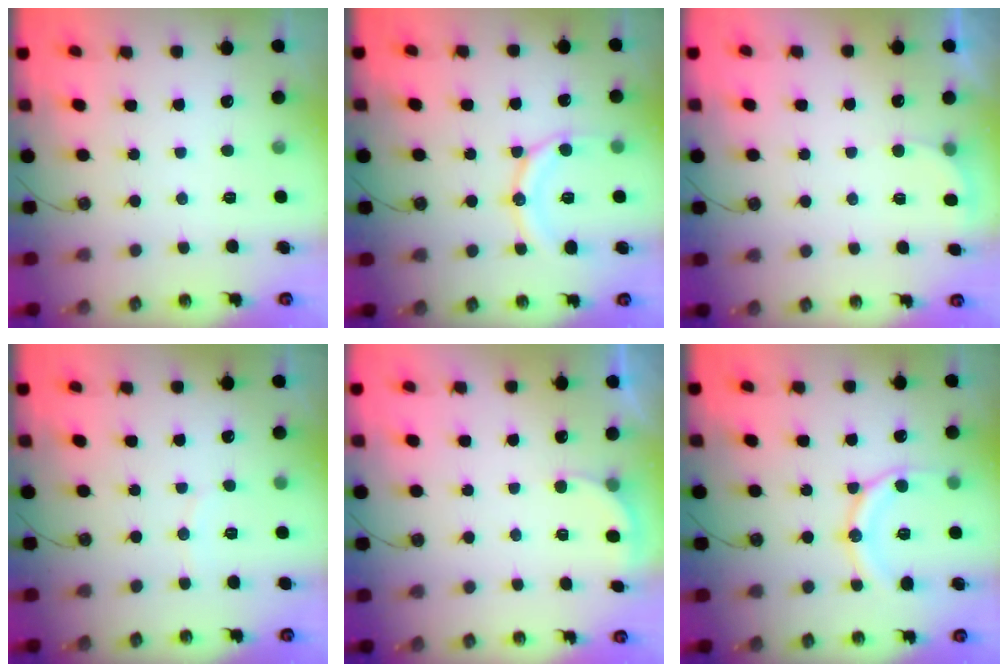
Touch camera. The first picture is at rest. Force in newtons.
{"total": 13.1, "press": 13.0, "slide": 1.5}
{"total": 3.0, "press": 2.8, "slide": 1.0}
{"total": 2.3, "press": 2.3, "slide": 0.3}
{"total": 2.5, "press": 2.4, "slide": 0.7}
{"total": 12.7, "press": 12.6, "slide": 1.4}